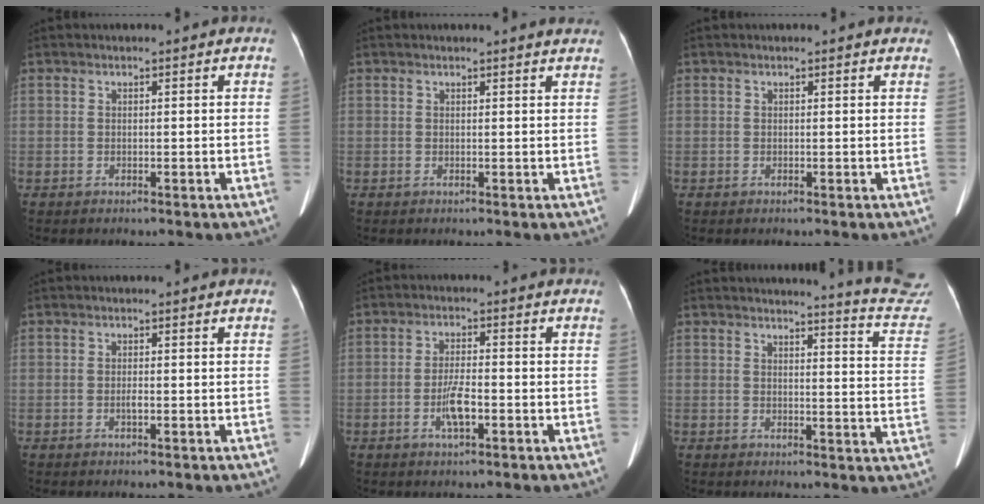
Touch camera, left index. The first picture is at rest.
{"total": 2.6, "force": [2.5, -0.1, 0.5], "torque": [-0.012, -0.008, 0.014]}
{"total": 1.1, "force": [1.0, 0.3, 0.1], "torque": [-0.012, -0.002, 0.000]}
{"total": 0.8, "force": [-0.3, 0.1, 0.7], "torque": [-0.017, 0.000, -0.003]}
{"total": 4.3, "force": [-1.7, 1.0, 3.8], "torque": [-0.077, 0.003, -0.029]}
{"total": 12.8, "force": [12.7, -1.3, 1.0], "torque": [-0.002, -0.120, 0.111]}